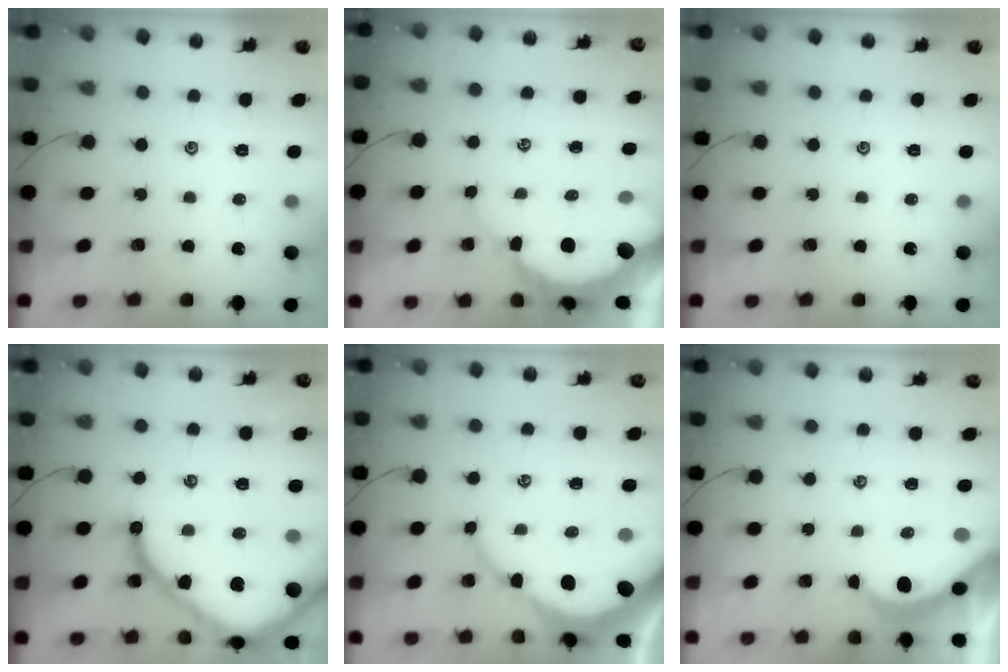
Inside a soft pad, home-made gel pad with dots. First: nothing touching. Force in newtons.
{"total": 9.4, "press": 9.4, "slide": 1.0}
{"total": 0.0}
{"total": 19.3, "press": 19.2, "slide": 2.0}
{"total": 10.0, "press": 10.0, "slide": 1.1}
{"total": 3.9, "press": 3.9, "slide": 0.5}